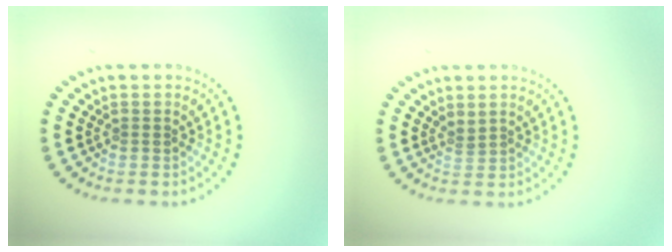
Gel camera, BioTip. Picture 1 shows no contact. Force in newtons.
{"total": 0.8, "press": 0.3, "slide": 0.7}